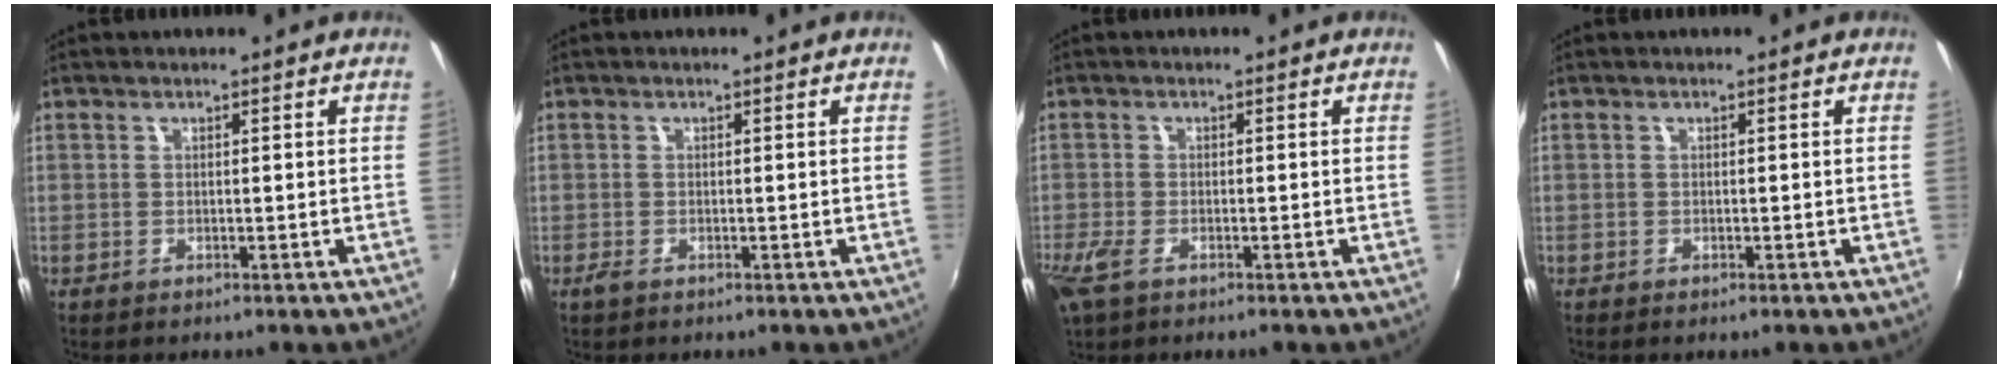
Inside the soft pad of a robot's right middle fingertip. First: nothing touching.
{"total": 1.0, "force": [-0.6, 0.4, 0.7], "torque": [-0.015, -0.003, -0.013]}
{"total": 3.9, "force": [-2.3, 1.3, 2.8], "torque": [-0.068, -0.013, -0.043]}
{"total": 0.0}